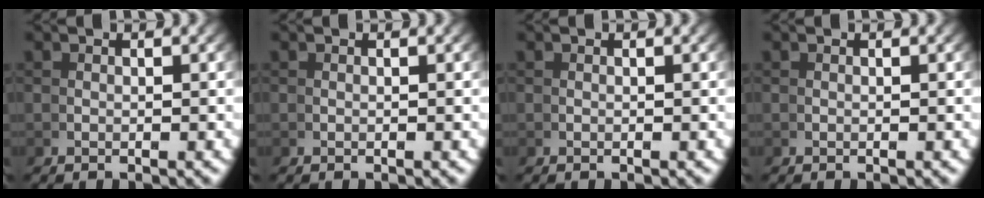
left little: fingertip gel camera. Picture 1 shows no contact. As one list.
[{"total": 0.0}, {"total": 0.0}, {"total": 0.0}]